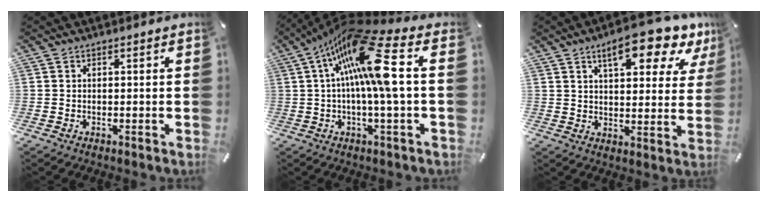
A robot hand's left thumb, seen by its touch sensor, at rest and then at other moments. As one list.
[{"total": 19.1, "force": [4.5, 3.4, 18.3], "torque": [-0.339, -0.025, 0.054]}, {"total": 13.4, "force": [8.6, 4.6, 9.1], "torque": [-0.126, -0.040, 0.141]}]